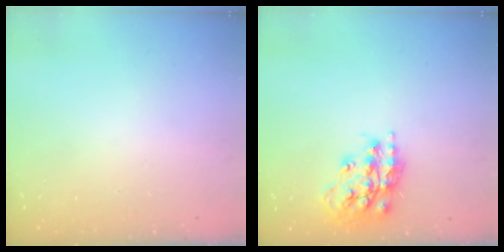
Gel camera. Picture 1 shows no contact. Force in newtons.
{"total": 16.8, "press": 16.7, "slide": 1.5}